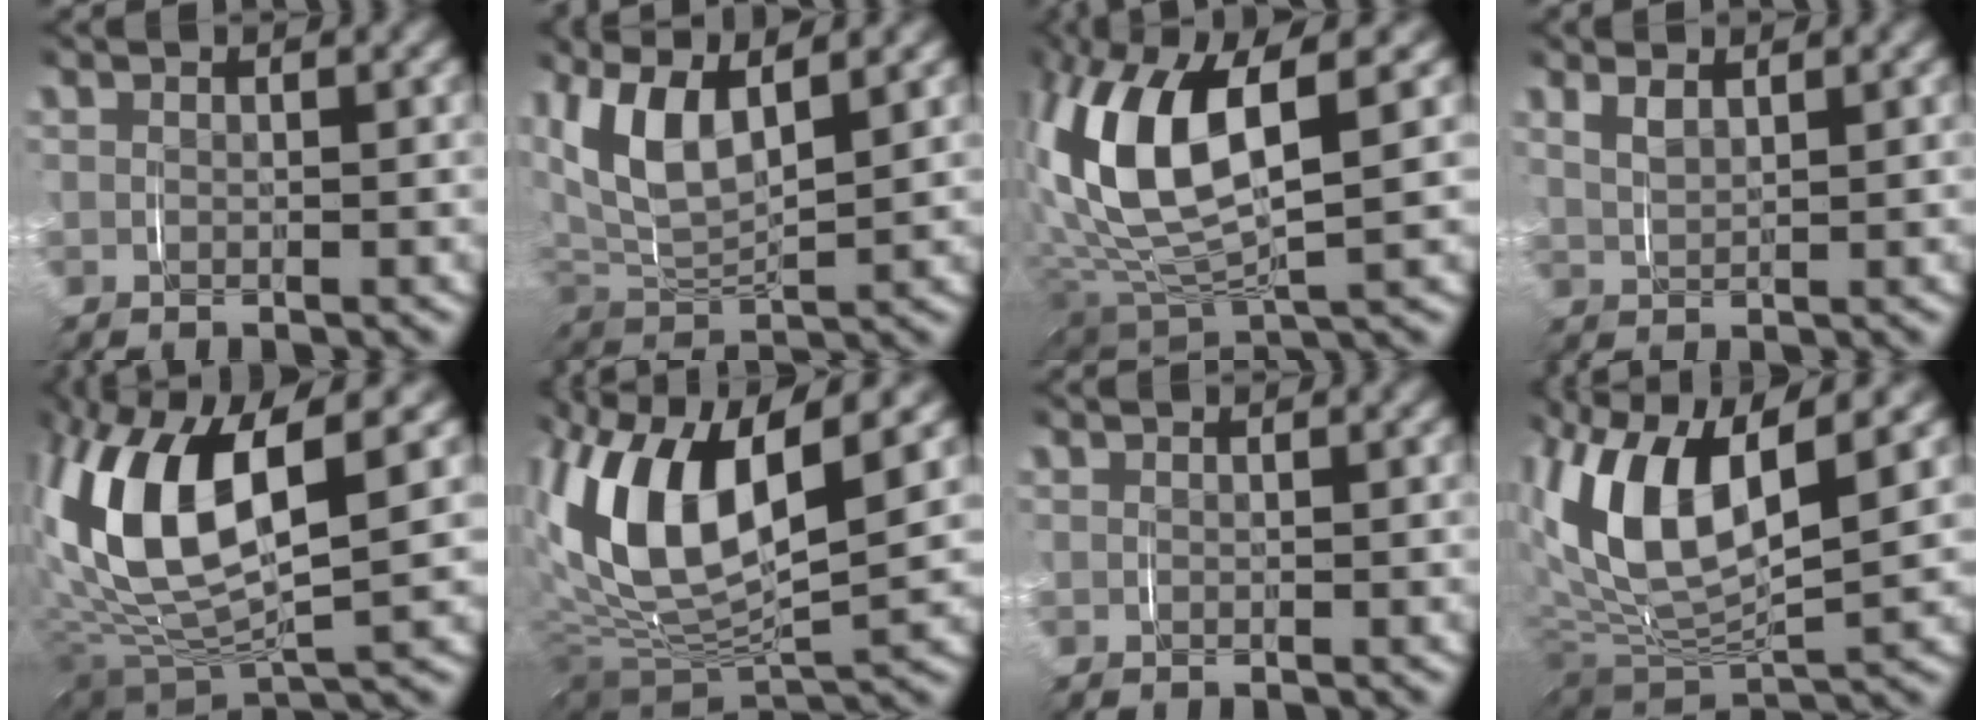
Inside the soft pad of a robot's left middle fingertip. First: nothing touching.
{"total": 7.4, "force": [2.8, 4.3, 5.3], "torque": [-0.132, 0.006, 0.048]}
{"total": 10.6, "force": [2.0, 5.3, 8.9], "torque": [-0.204, 0.002, 0.039]}
{"total": 1.6, "force": [1.1, 0.5, 1.0], "torque": [-0.019, 0.000, 0.025]}
{"total": 11.7, "force": [1.9, 6.2, 9.7], "torque": [-0.216, -0.002, 0.035]}
{"total": 12.3, "force": [2.0, 6.9, 10.0], "torque": [-0.214, -0.004, 0.035]}
{"total": 0.0}
{"total": 11.2, "force": [2.8, 6.0, 9.0], "torque": [-0.200, 0.004, 0.048]}